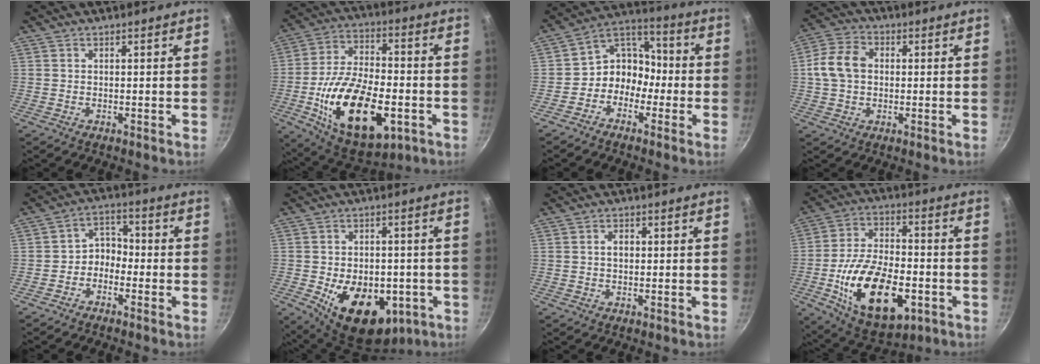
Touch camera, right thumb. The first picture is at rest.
{"total": 23.9, "force": [-6.6, 12.5, 19.2], "torque": [-0.321, 0.021, -0.102]}
{"total": 9.0, "force": [-2.9, 7.5, 4.0], "torque": [-0.021, 0.055, -0.074]}
{"total": 9.0, "force": [0.6, 6.8, 5.8], "torque": [-0.097, 0.019, -0.001]}
{"total": 4.9, "force": [-2.1, 3.8, 2.4], "torque": [-0.011, 0.040, -0.049]}
{"total": 17.4, "force": [-4.9, 11.5, 12.2], "torque": [-0.154, -0.001, -0.054]}
{"total": 2.1, "force": [0.2, 1.5, 1.4], "torque": [-0.016, 0.005, 0.001]}
{"total": 22.1, "force": [-6.4, 12.1, 17.4], "torque": [-0.285, 0.022, -0.098]}